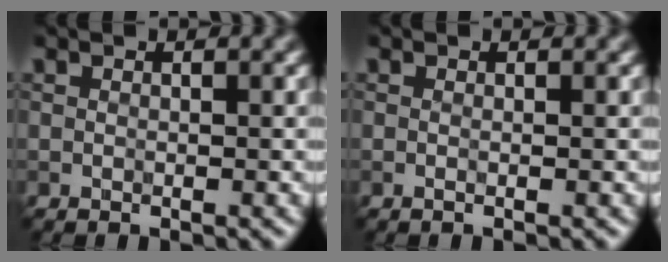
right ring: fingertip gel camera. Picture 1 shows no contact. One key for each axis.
{"total": 0.6, "fx": 0.0, "fy": 0.2, "fz": 0.6, "tx": -0.004, "ty": -0.002, "tz": -0.007}